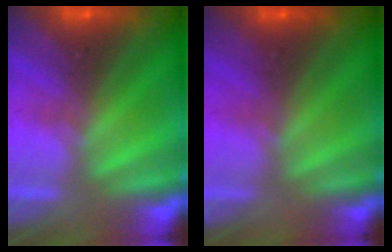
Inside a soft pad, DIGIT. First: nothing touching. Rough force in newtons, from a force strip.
{"total": 2.6}